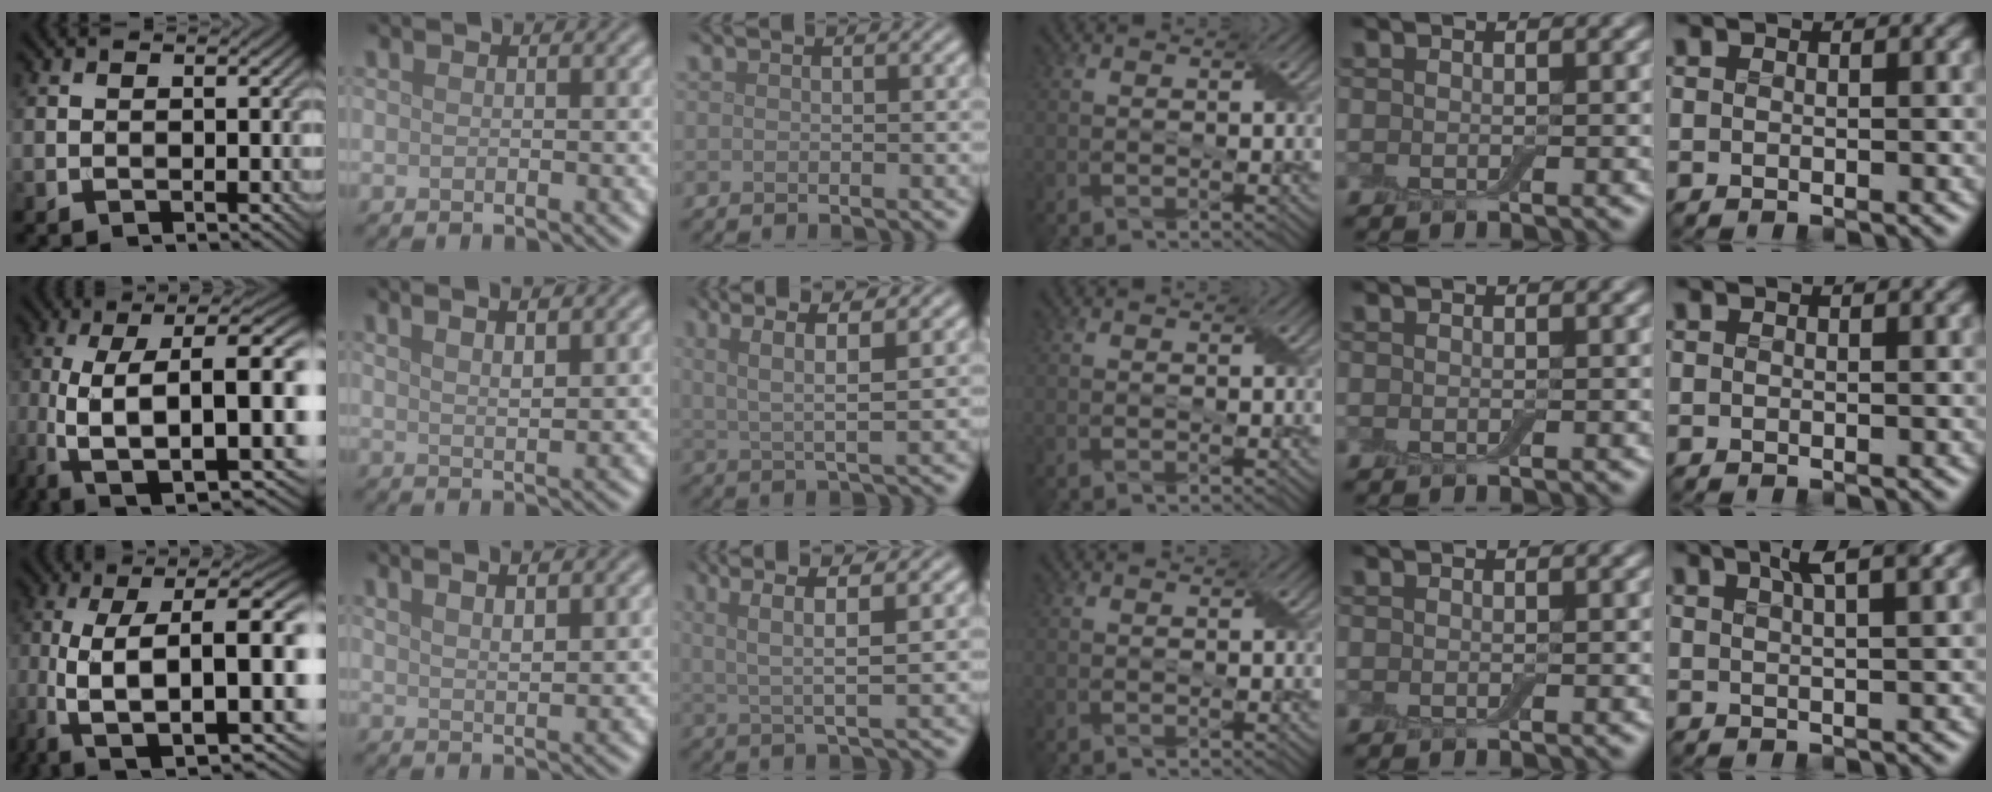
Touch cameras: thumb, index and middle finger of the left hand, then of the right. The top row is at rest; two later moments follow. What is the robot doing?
{"motion": "peel", "object": "bubble wrap"}